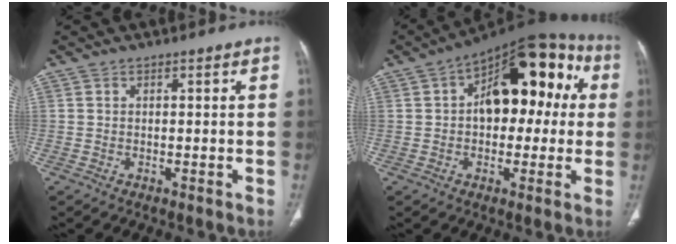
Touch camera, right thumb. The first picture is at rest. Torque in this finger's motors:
{"motor_torque": [-0.59, 1.33, 0.77, -0.59, 0.14]}